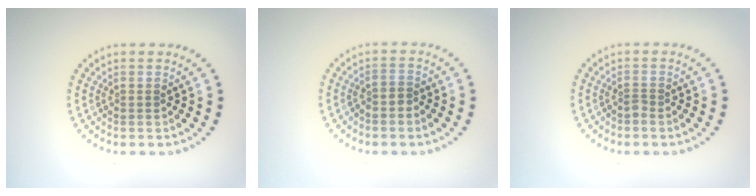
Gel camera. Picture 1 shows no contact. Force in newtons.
{"total": 1.1, "press": 0.7, "slide": 0.8}
{"total": 0.8, "press": 0.5, "slide": 0.6}